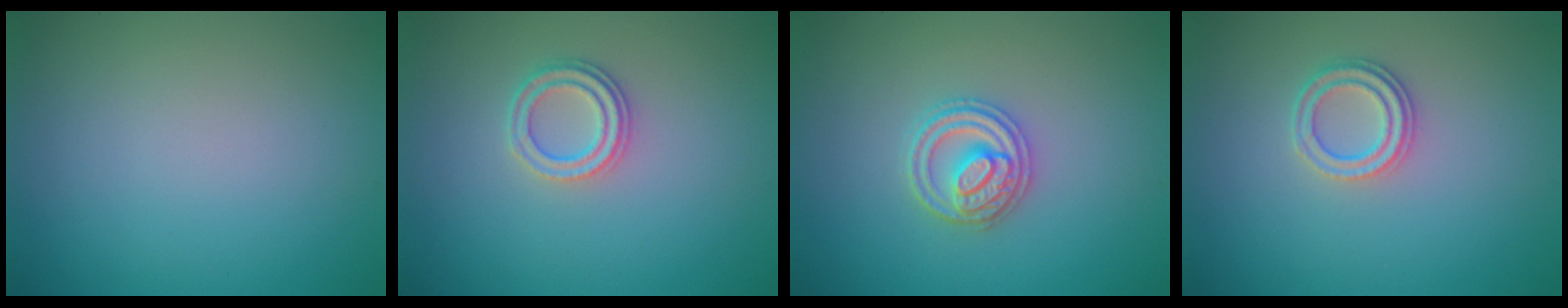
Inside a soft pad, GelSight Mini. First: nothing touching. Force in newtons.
{"total": 2.3, "press": 2.1, "slide": 1.0}
{"total": 3.0, "press": 3.0, "slide": 0.4}
{"total": 2.3, "press": 2.1, "slide": 1.0}